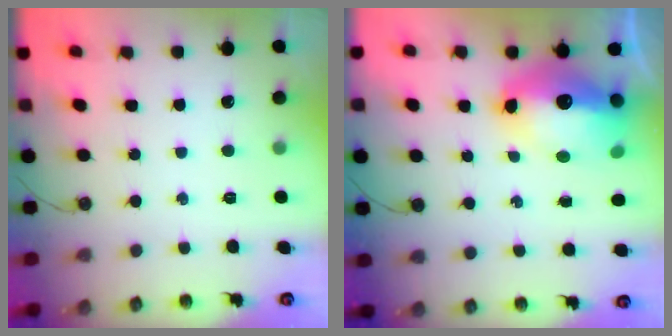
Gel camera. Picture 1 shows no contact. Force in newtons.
{"total": 16.6, "press": 16.5, "slide": 1.7}